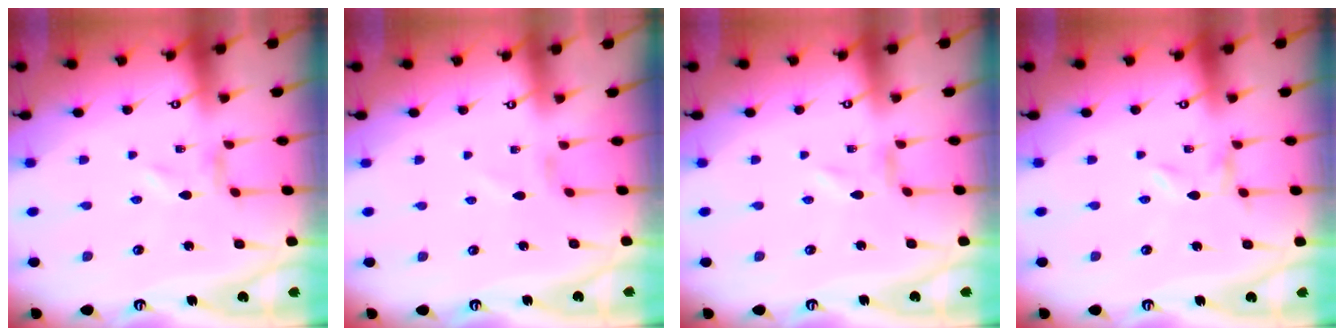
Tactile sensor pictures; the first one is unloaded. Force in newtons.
{"total": 1.1, "press": 1.0, "slide": 0.3}
{"total": 0.0}
{"total": 0.0}